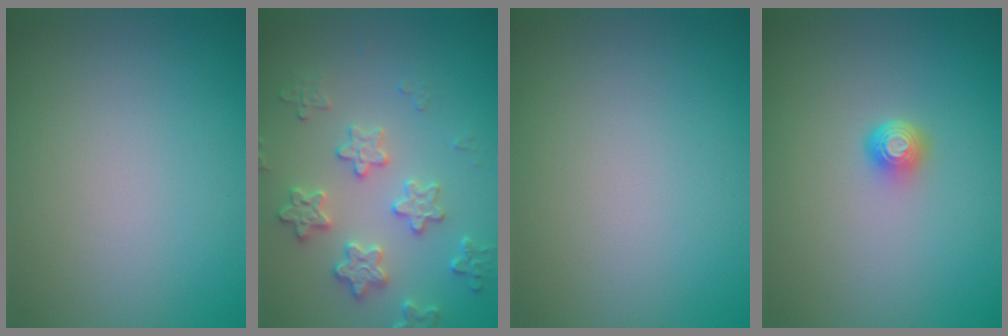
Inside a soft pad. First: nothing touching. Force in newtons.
{"total": 3.7, "press": 3.5, "slide": 1.4}
{"total": 0.0}
{"total": 1.6, "press": 1.2, "slide": 1.1}